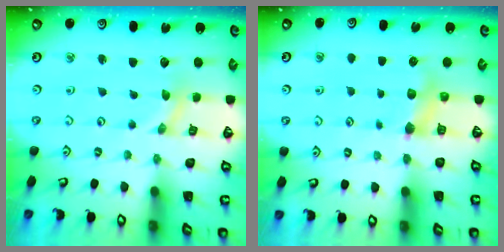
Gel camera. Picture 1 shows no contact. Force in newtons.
{"total": 5.4, "press": 5.4, "slide": 0.4}